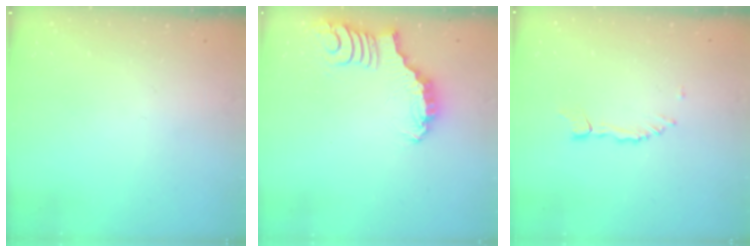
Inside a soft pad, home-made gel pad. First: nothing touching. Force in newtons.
{"total": 2.2, "press": 2.2, "slide": 0.0}
{"total": 1.7, "press": 1.7, "slide": 0.2}